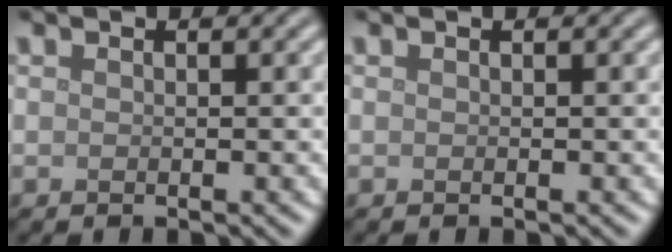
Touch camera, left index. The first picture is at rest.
{"total": 0.0}